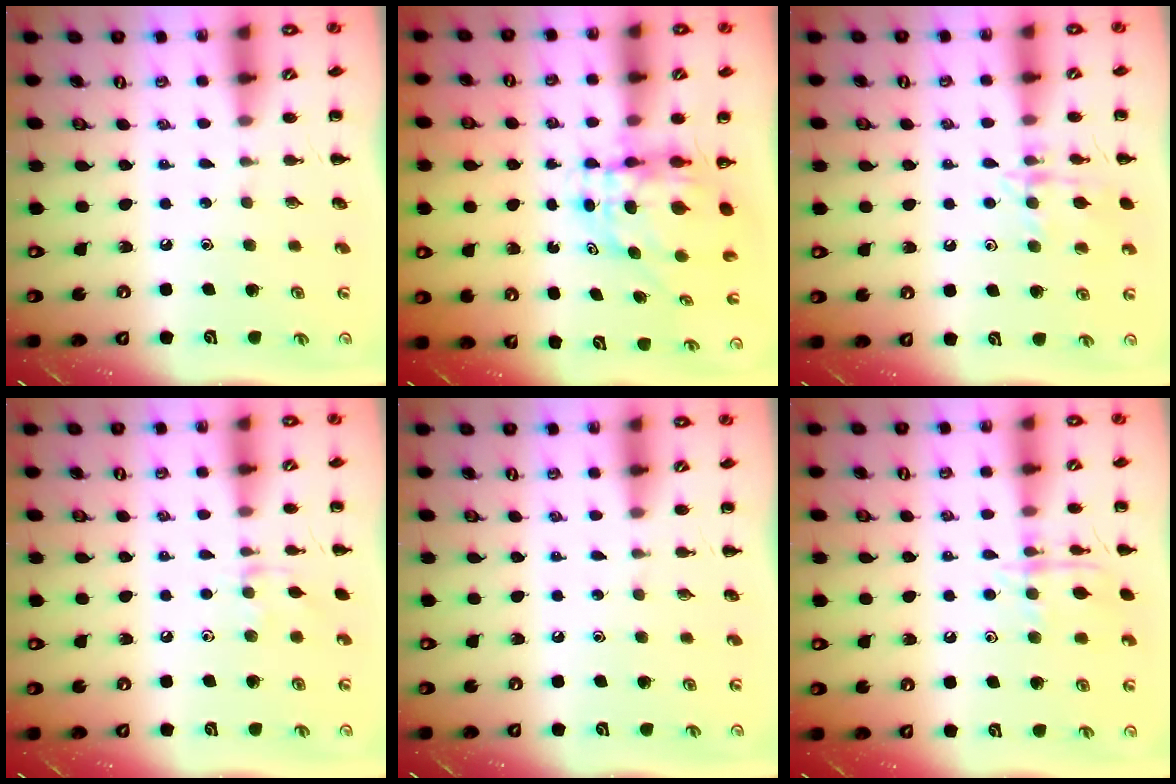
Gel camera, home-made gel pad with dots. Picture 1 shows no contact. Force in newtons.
{"total": 6.5, "press": 6.3, "slide": 1.5}
{"total": 12.2, "press": 12.1, "slide": 0.8}
{"total": 5.3, "press": 5.2, "slide": 0.9}
{"total": 0.0}
{"total": 10.8, "press": 10.7, "slide": 0.6}